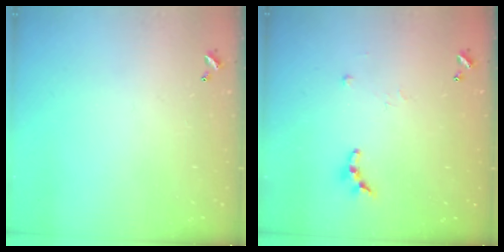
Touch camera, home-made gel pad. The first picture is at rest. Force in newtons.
{"total": 6.7, "press": 6.7, "slide": 0.6}